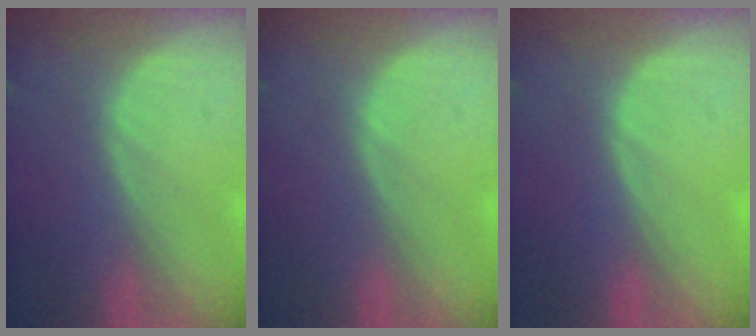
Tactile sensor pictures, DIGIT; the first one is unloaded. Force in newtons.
{"total": 0.0}
{"total": 0.0}